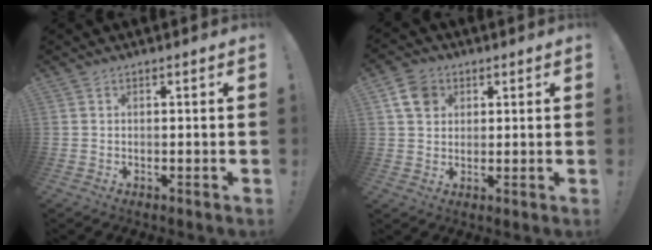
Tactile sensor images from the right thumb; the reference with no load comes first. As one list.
[{"total": 7.7, "force": [3.1, 6.1, 3.6], "torque": [-0.058, 0.001, 0.063]}]